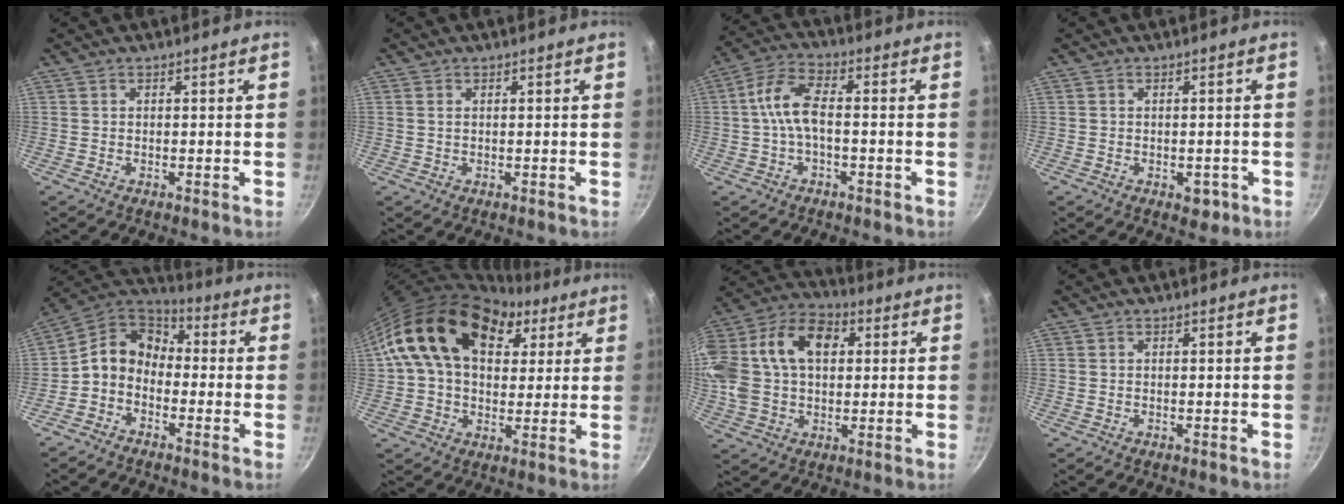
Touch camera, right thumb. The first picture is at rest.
{"total": 0.8, "force": [0.2, 0.5, 0.6], "torque": [-0.010, 0.001, 0.003]}
{"total": 7.5, "force": [-1.2, 3.8, 6.3], "torque": [-0.129, 0.032, -0.032]}
{"total": 3.2, "force": [-1.2, 2.1, 2.1], "torque": [-0.013, 0.012, -0.007]}
{"total": 9.5, "force": [-2.0, 7.3, 5.6], "torque": [-0.080, 0.048, -0.066]}
{"total": 21.1, "force": [7.8, 14.0, 13.7], "torque": [-0.221, 0.009, 0.121]}
{"total": 24.1, "force": [4.5, 16.6, 16.8], "torque": [-0.351, 0.045, 0.066]}
{"total": 0.0}